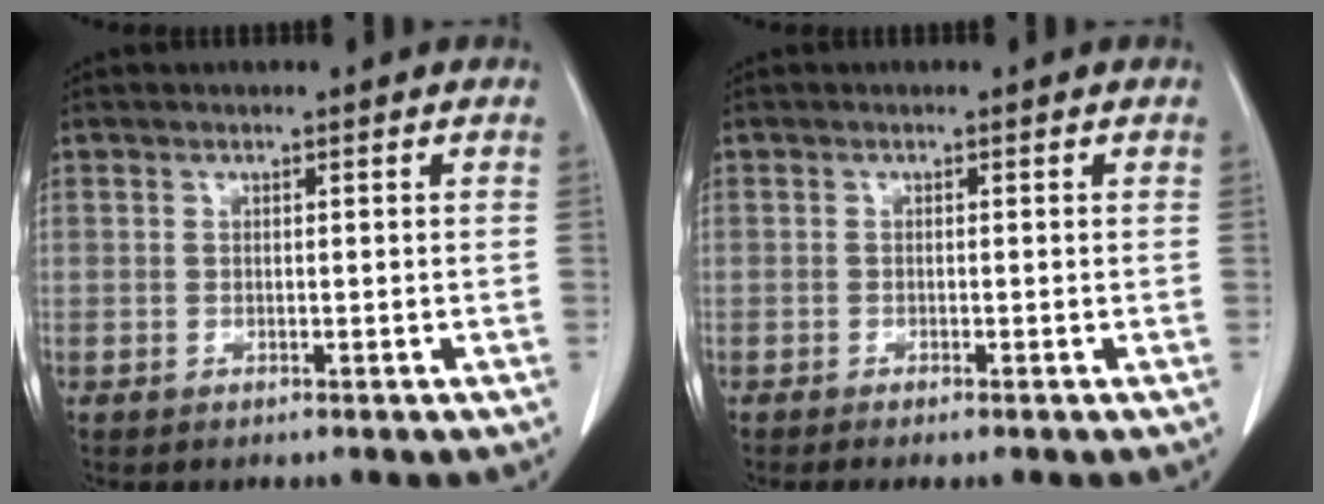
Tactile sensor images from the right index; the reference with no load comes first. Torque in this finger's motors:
{"motor_torque": [0.01, -0.05, 0.04, 0.02]}